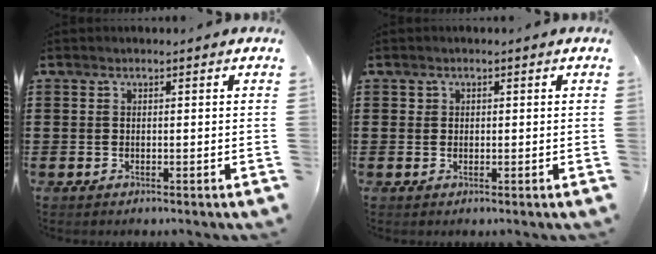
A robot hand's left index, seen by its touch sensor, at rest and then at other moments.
{"total": 0.8, "force": [0.2, 0.7, 0.1], "torque": [0.003, 0.001, 0.003]}